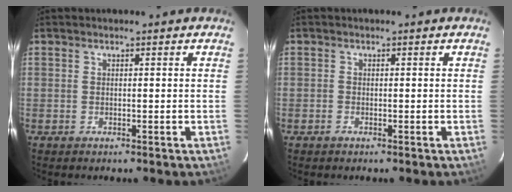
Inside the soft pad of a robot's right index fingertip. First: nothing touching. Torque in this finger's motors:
{"motor_torque": [0.17, -0.03, -0.01, 0.01]}